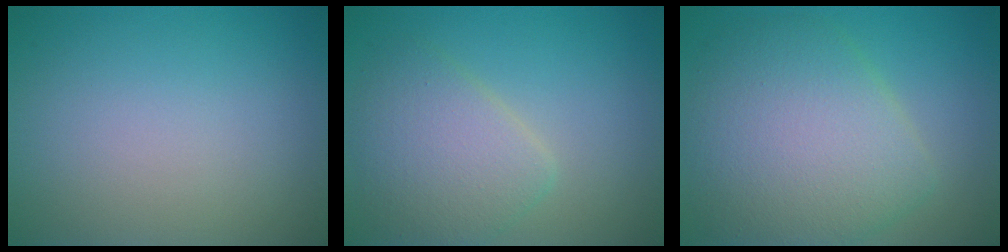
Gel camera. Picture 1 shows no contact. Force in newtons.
{"total": 4.5, "press": 4.5, "slide": 0.2}
{"total": 8.2, "press": 8.2, "slide": 0.2}